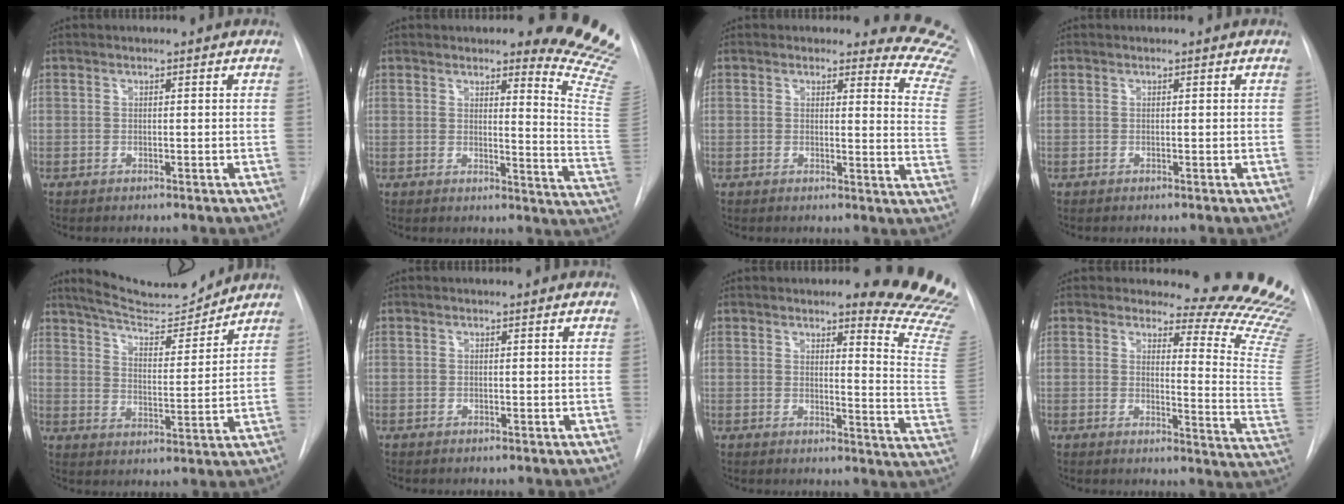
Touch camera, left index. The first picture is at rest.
{"total": 12.7, "force": [11.6, -0.6, 5.3], "torque": [-0.059, -0.131, 0.109]}
{"total": 10.9, "force": [10.8, 1.3, 0.2], "torque": [0.038, -0.127, 0.070]}
{"total": 0.0}
{"total": 11.5, "force": [11.1, 0.9, 2.9], "torque": [-0.049, -0.008, 0.179]}
{"total": 0.6, "force": [0.6, 0.0, 0.3], "torque": [0.001, 0.009, 0.010]}
{"total": 14.7, "force": [13.0, 0.6, 6.8], "torque": [-0.068, -0.118, 0.124]}
{"total": 15.9, "force": [15.5, -0.2, 3.8], "torque": [-0.037, -0.165, 0.157]}